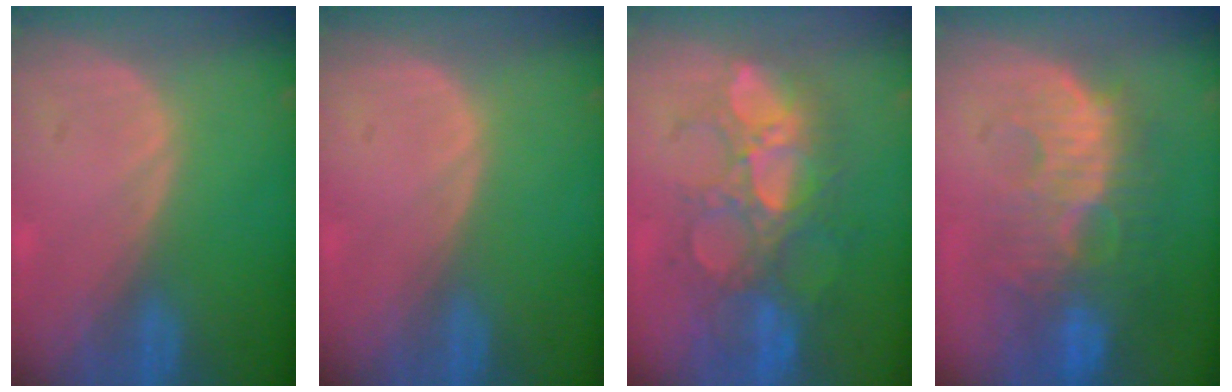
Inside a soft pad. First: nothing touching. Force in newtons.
{"total": 0.0}
{"total": 10.1, "press": 9.6, "slide": 3.2}
{"total": 10.8, "press": 9.9, "slide": 4.2}